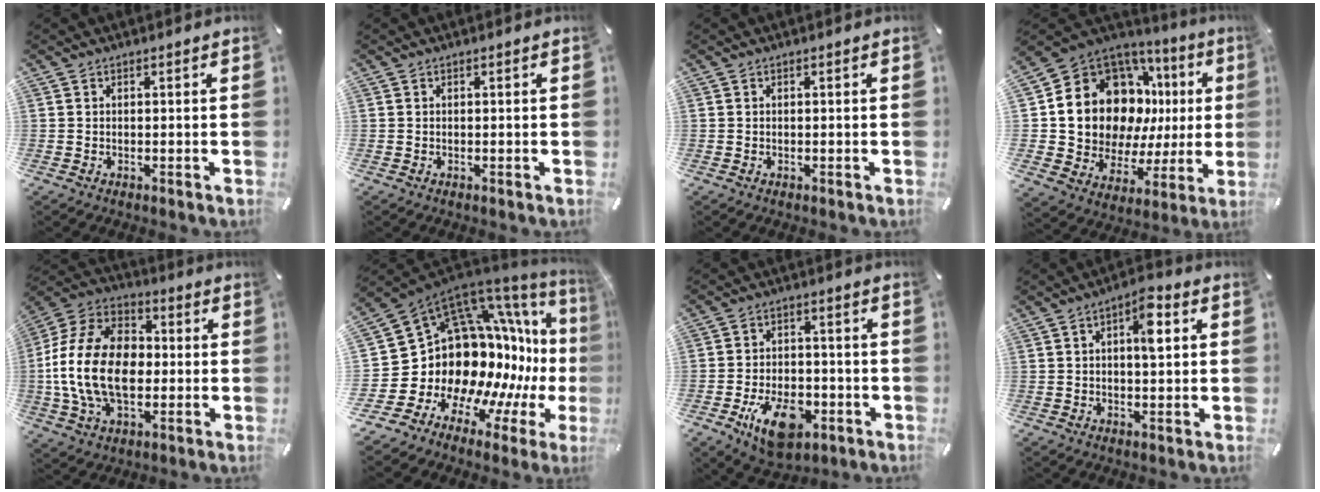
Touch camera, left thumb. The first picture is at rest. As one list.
[{"total": 0.0}, {"total": 0.0}, {"total": 16.7, "force": [6.3, 12.8, 8.7], "torque": [-0.149, -0.067, 0.131]}, {"total": 19.1, "force": [-2.7, 13.4, 13.3], "torque": [-0.293, 0.027, -0.049]}, {"total": 20.6, "force": [0.7, 15.9, 13.0], "torque": [-0.176, -0.117, 0.077]}, {"total": 12.4, "force": [-5.3, 7.4, 8.4], "torque": [-0.134, 0.013, -0.091]}, {"total": 6.6, "force": [1.6, 2.9, 5.8], "torque": [-0.082, 0.001, 0.018]}]